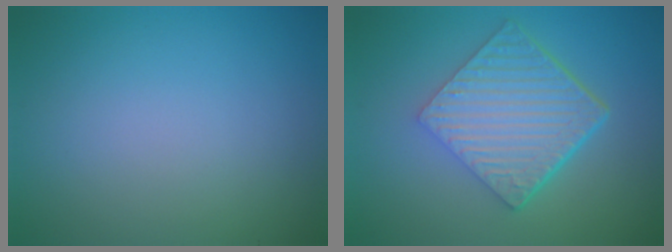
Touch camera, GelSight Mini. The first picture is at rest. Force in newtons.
{"total": 7.0, "press": 4.7, "slide": 5.2}